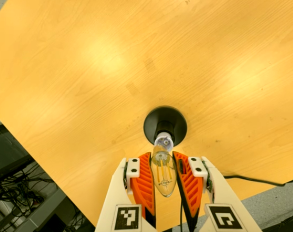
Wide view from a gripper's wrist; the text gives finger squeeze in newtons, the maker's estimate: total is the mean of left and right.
{"total": 20.7, "left": 22.2, "right": 19.1}